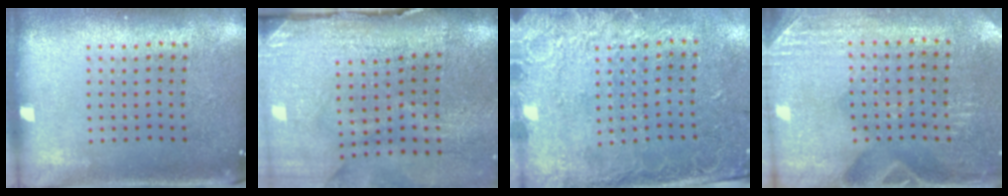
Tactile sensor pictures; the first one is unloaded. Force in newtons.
{"total": 4.4, "press": 3.7, "slide": 2.5}
{"total": 2.6, "press": 1.9, "slide": 1.8}
{"total": 2.9, "press": 2.6, "slide": 1.1}